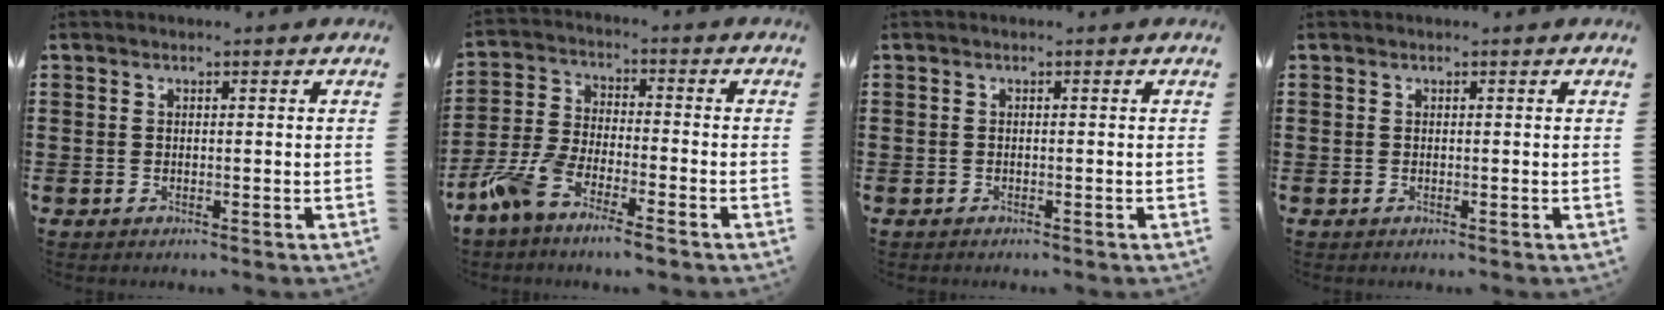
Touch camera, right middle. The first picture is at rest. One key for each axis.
{"total": 6.6, "fx": -5.5, "fy": 1.0, "fz": 3.4, "tx": -0.099, "ty": -0.010, "tz": -0.114}
{"total": 0.0}
{"total": 0.0}